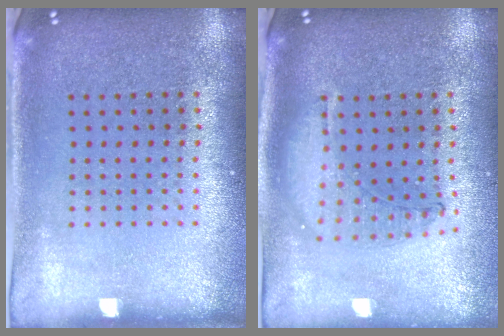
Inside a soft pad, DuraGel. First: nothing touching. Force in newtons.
{"total": 1.1, "press": 1.0, "slide": 0.2}